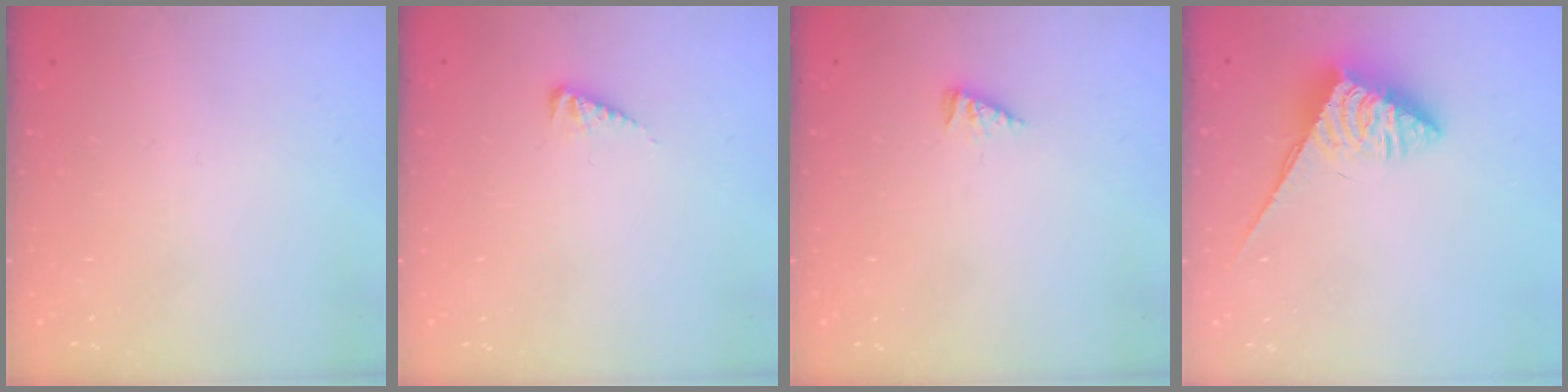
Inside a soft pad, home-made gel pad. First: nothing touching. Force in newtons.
{"total": 3.3, "press": 3.3, "slide": 0.3}
{"total": 2.5, "press": 2.5, "slide": 0.4}
{"total": 4.3, "press": 4.3, "slide": 0.5}